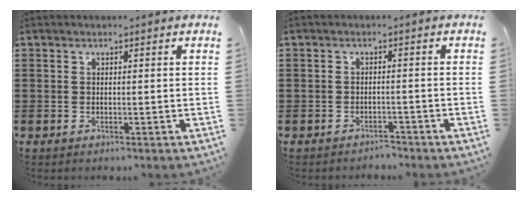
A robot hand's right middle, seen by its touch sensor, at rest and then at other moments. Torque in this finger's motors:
{"motor_torque": [-1.20, 0.39, -0.27, -0.07]}